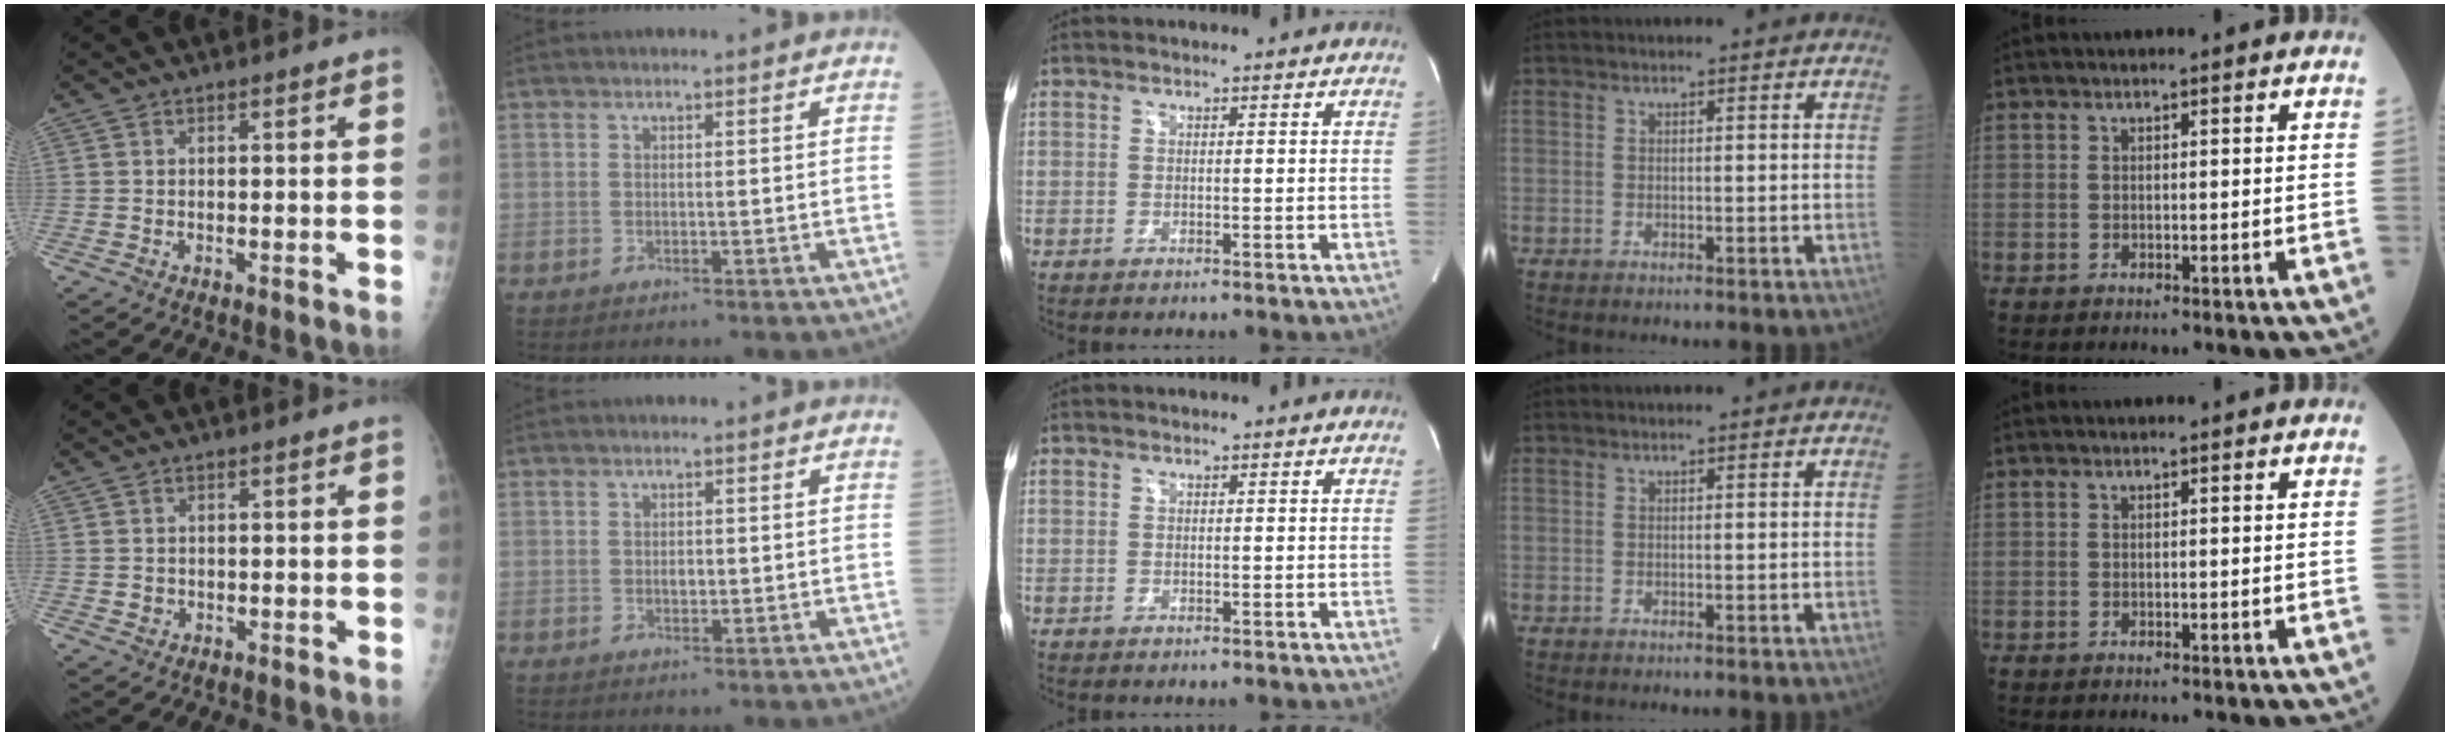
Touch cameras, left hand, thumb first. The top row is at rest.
{"thumb": {"total": 1.2, "force": [-0.1, 1.1, 0.4], "torque": [-0.003, 0.002, 0.001]}, "index": {"total": 1.1, "force": [0.0, 0.7, 0.9], "torque": [-0.016, 0.001, 0.001]}}